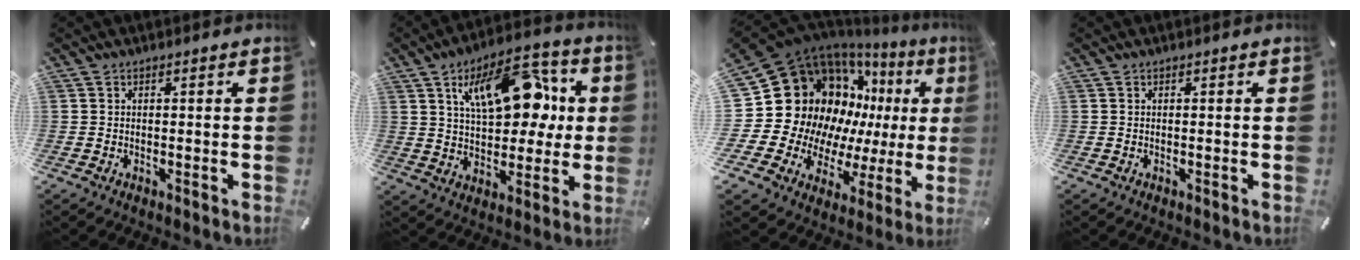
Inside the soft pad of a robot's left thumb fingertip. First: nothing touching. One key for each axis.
{"total": 18.2, "fx": 6.6, "fy": 10.7, "fz": 13.1, "tx": -0.207, "ty": -0.010, "tz": 0.113}
{"total": 24.2, "fx": 5.2, "fy": 19.3, "fz": 13.6, "tx": -0.228, "ty": -0.080, "tz": 0.145}
{"total": 0.0}